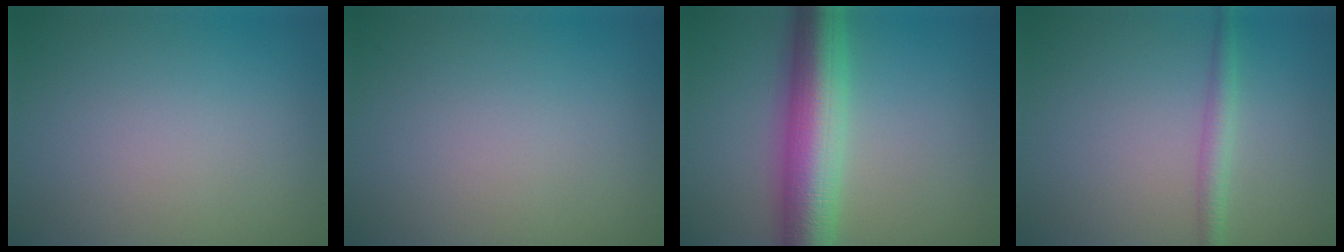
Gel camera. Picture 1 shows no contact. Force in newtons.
{"total": 0.0}
{"total": 8.8, "press": 8.8, "slide": 0.2}
{"total": 1.9, "press": 1.9, "slide": 0.0}